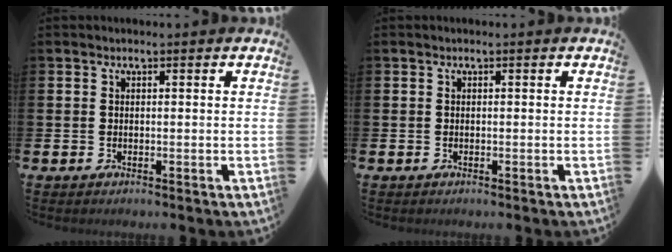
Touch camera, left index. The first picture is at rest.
{"total": 0.0}